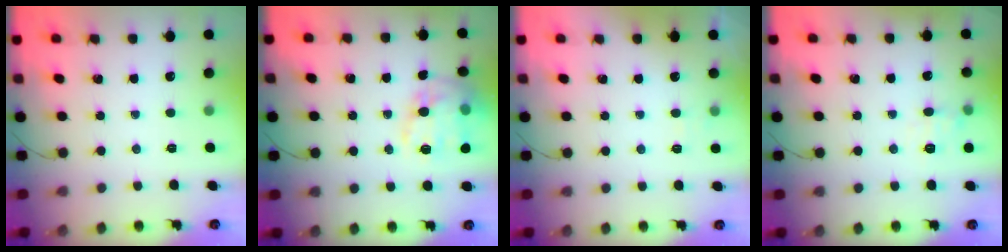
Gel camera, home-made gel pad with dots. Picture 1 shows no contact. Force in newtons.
{"total": 17.5, "press": 17.4, "slide": 1.3}
{"total": 3.1, "press": 2.5, "slide": 1.8}
{"total": 9.5, "press": 9.4, "slide": 1.7}